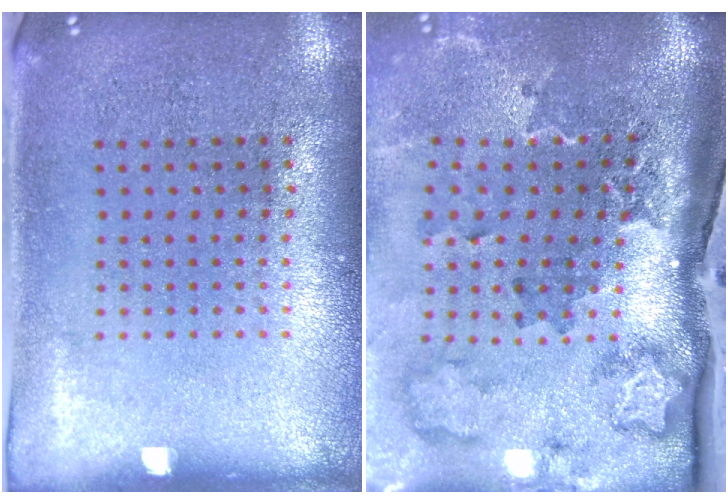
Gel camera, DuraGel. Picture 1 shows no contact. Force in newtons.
{"total": 3.4, "press": 2.3, "slide": 2.5}